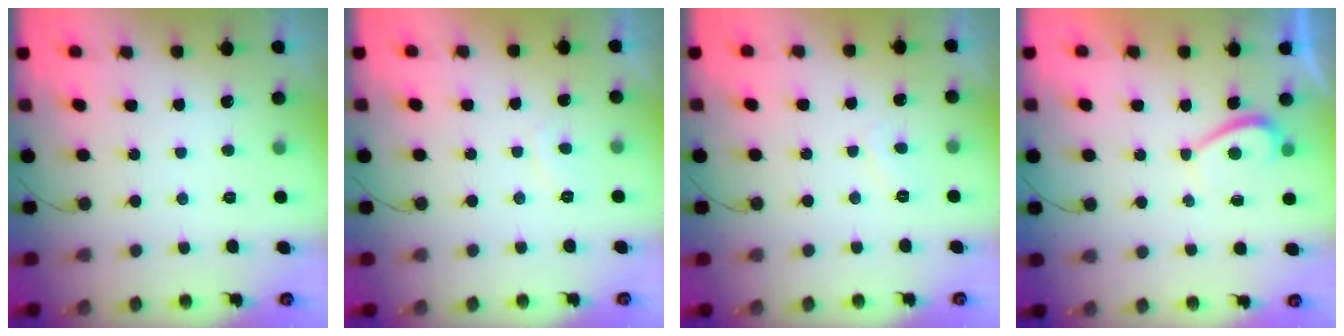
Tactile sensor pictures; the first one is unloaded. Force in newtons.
{"total": 0.8, "press": 0.5, "slide": 0.6}
{"total": 3.0, "press": 3.0, "slide": 0.4}
{"total": 1.0, "press": 0.9, "slide": 0.6}